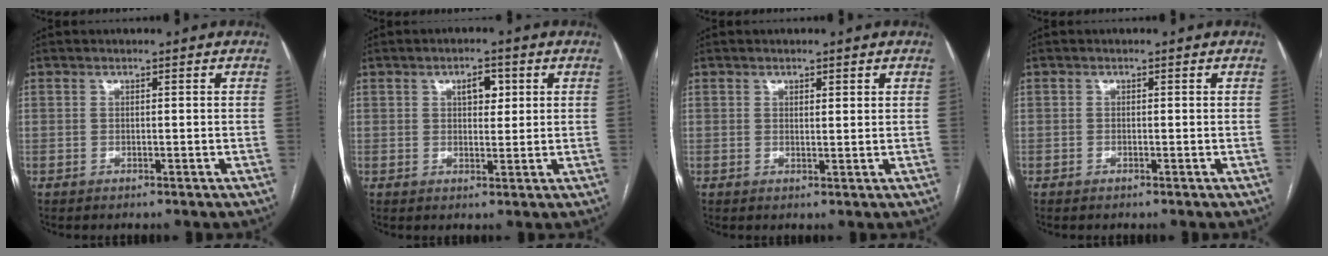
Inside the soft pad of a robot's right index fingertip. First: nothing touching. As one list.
[{"total": 3.5, "force": [1.3, 1.8, 2.7], "torque": [-0.040, 0.006, 0.020]}, {"total": 1.2, "force": [0.8, 0.3, 0.8], "torque": [-0.015, -0.004, 0.012]}, {"total": 0.0}]